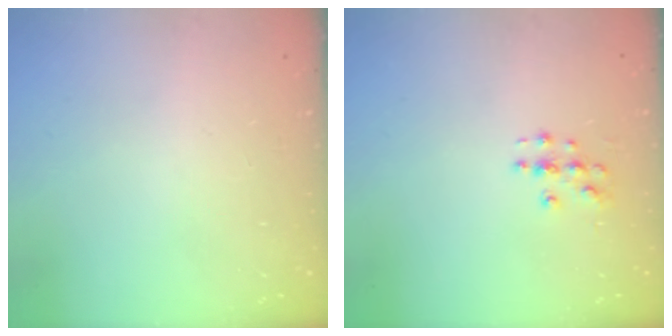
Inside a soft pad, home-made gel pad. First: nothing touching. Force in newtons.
{"total": 3.3, "press": 3.3, "slide": 0.2}